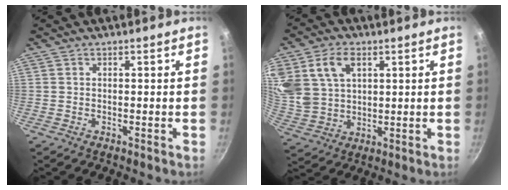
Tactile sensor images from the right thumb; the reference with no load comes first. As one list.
[{"total": 14.0, "force": [5.4, 9.8, 8.4], "torque": [-0.162, -0.008, 0.115]}]